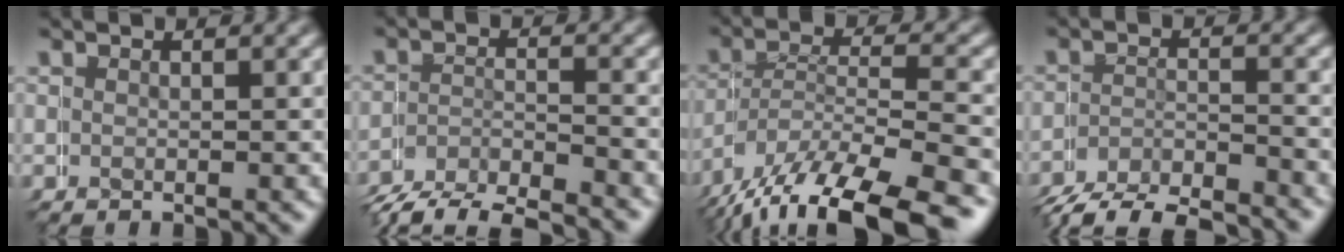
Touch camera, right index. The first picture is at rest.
{"total": 3.9, "force": [-3.0, 2.5, 0.2], "torque": [-0.008, -0.002, -0.058]}
{"total": 8.2, "force": [-5.5, 4.2, 4.5], "torque": [-0.102, -0.038, -0.064]}
{"total": 4.7, "force": [-4.0, 2.5, 0.2], "torque": [-0.017, -0.013, -0.069]}